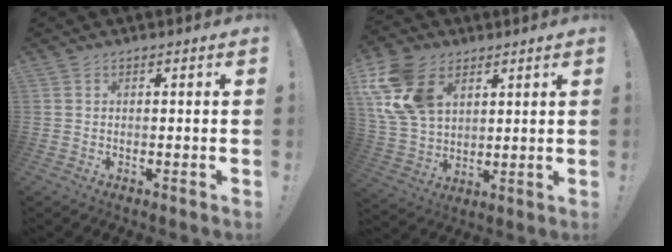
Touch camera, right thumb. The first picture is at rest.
{"total": 17.9, "force": [7.6, 12.5, 10.3], "torque": [-0.207, -0.032, 0.147]}